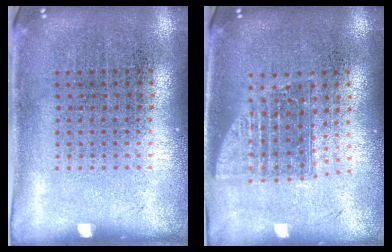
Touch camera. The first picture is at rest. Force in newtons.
{"total": 1.5, "press": 1.2, "slide": 1.0}